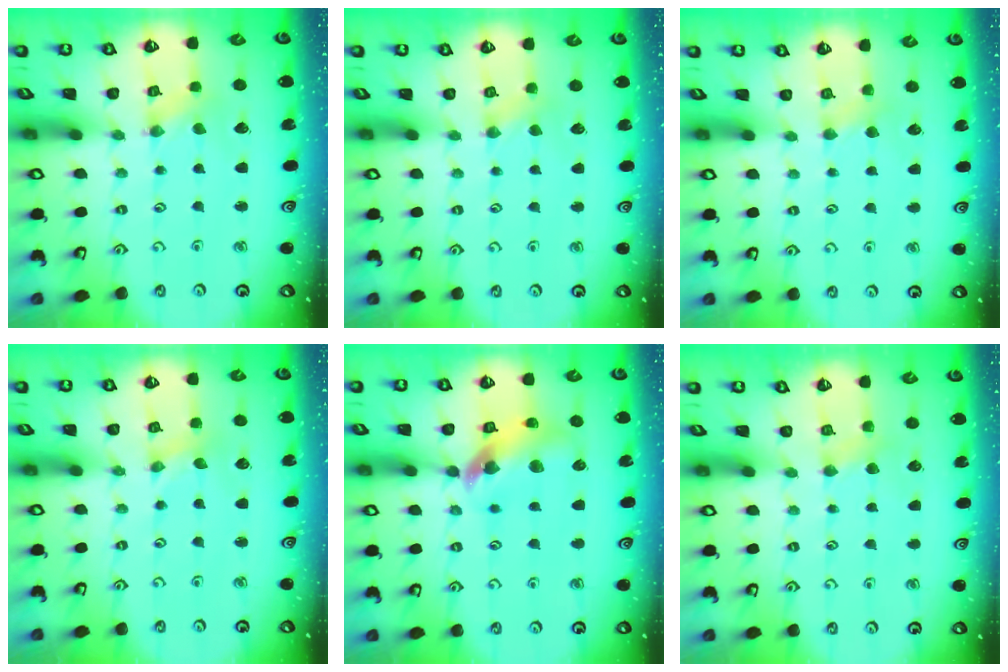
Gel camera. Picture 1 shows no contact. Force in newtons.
{"total": 2.0, "press": 2.0, "slide": 0.5}
{"total": 2.8, "press": 2.8, "slide": 0.6}
{"total": 0.0}
{"total": 12.0, "press": 11.9, "slide": 1.7}
{"total": 2.9, "press": 2.8, "slide": 0.5}